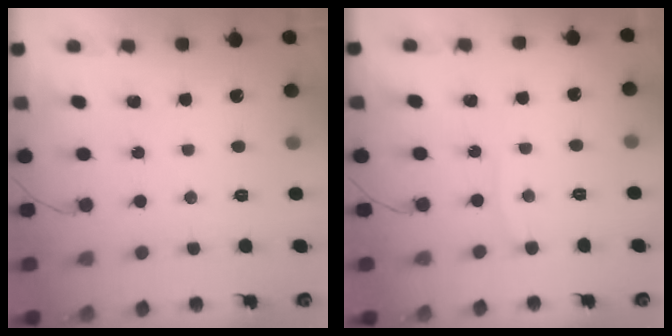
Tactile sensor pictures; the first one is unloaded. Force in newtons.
{"total": 4.8, "press": 4.8, "slide": 0.4}